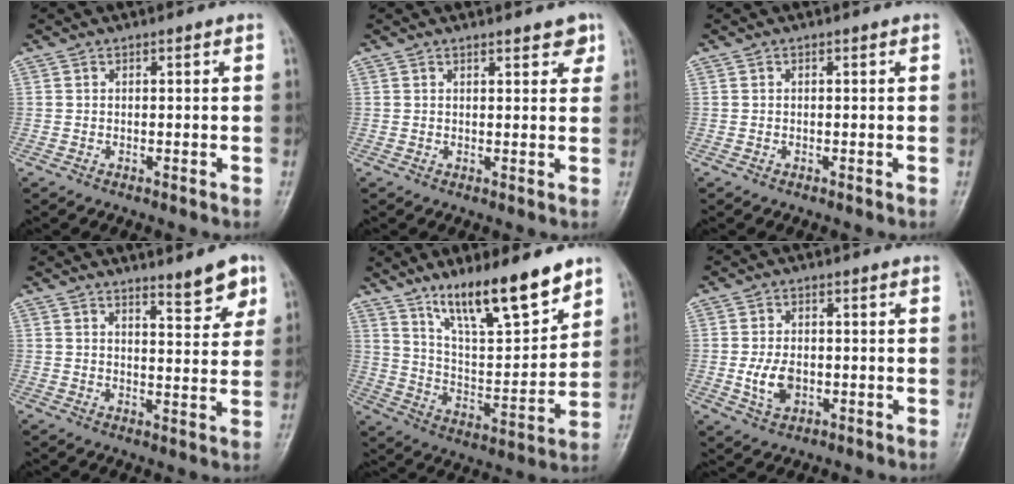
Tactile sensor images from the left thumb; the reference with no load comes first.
{"total": 3.6, "force": [2.5, 1.5, 2.1], "torque": [-0.008, -0.010, 0.028]}
{"total": 0.0}
{"total": 6.2, "force": [4.4, 1.6, 4.0], "torque": [-0.038, -0.032, 0.059]}
{"total": 16.8, "force": [12.0, 4.1, 11.0], "torque": [-0.155, -0.075, 0.216]}
{"total": 5.5, "force": [-0.9, 3.6, 4.0], "torque": [-0.070, 0.000, -0.012]}